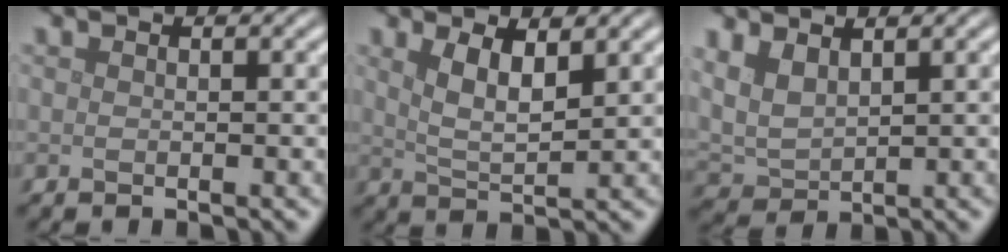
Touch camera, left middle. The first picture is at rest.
{"total": 3.3, "force": [1.7, 1.0, 2.7], "torque": [-0.055, -0.007, 0.036]}
{"total": 3.3, "force": [1.9, 1.7, 2.1], "torque": [-0.054, -0.001, 0.042]}